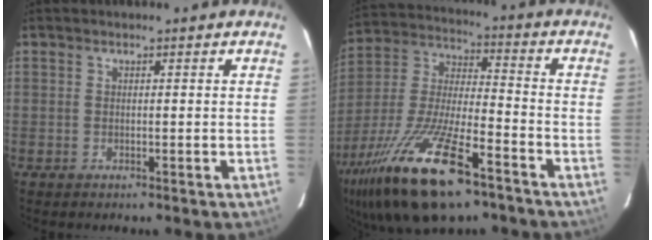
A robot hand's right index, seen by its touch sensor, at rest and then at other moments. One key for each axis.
{"total": 23.4, "fx": -14.1, "fy": 7.3, "fz": 17.1, "tx": -0.349, "ty": -0.041, "tz": -0.258}